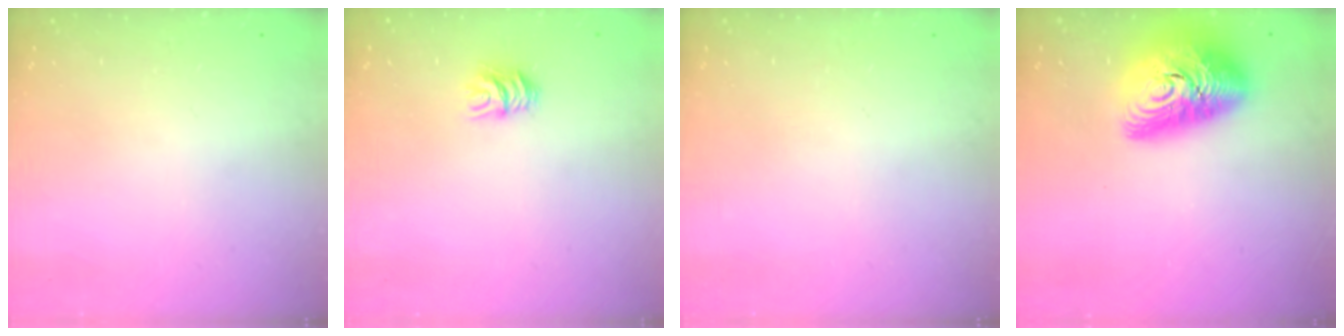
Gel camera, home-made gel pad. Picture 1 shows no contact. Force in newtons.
{"total": 6.1, "press": 6.1, "slide": 0.3}
{"total": 0.0}
{"total": 17.5, "press": 17.5, "slide": 1.2}